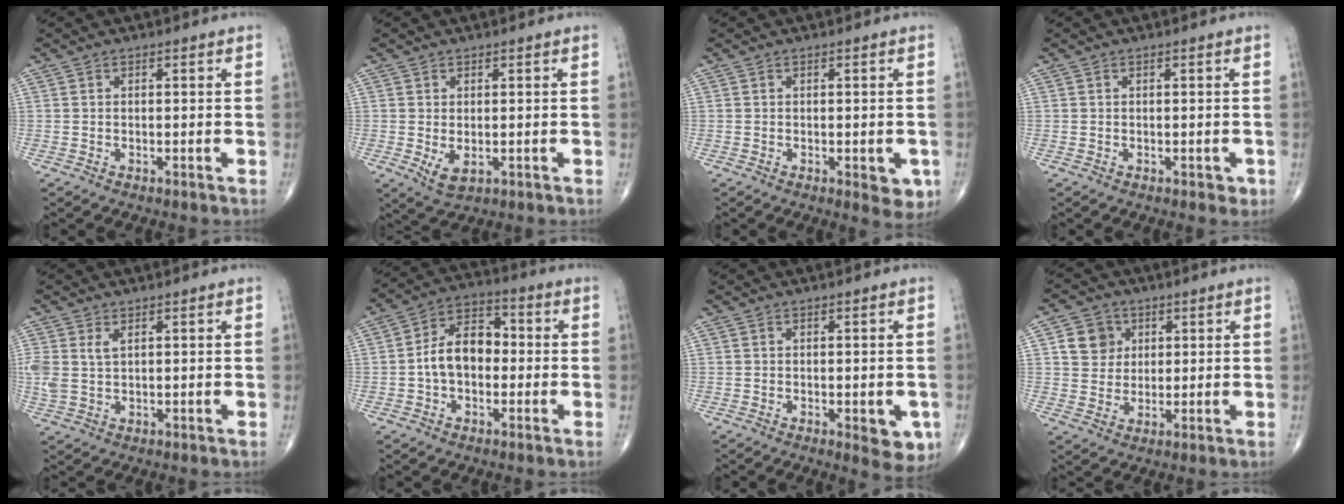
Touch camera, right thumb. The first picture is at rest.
{"total": 3.6, "force": [-0.6, 2.0, 2.9], "torque": [-0.045, -0.008, 0.001]}
{"total": 3.8, "force": [-1.2, 1.6, 3.2], "torque": [-0.018, -0.004, -0.012]}
{"total": 1.2, "force": [-0.4, 0.8, 0.9], "torque": [0.000, 0.000, -0.005]}
{"total": 4.2, "force": [1.4, 2.3, 3.2], "torque": [-0.084, 0.006, 0.036]}
{"total": 10.0, "force": [-0.8, 6.6, 7.4], "torque": [-0.110, 0.035, -0.027]}
{"total": 5.8, "force": [-1.8, 2.4, 5.0], "torque": [-0.038, -0.007, -0.017]}
{"total": 6.5, "force": [2.2, 5.8, 2.1], "torque": [-0.008, -0.006, 0.039]}